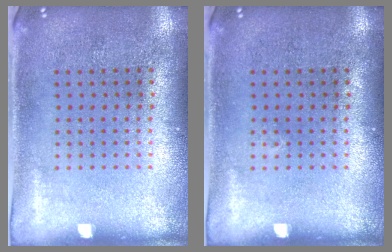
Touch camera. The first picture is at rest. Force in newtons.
{"total": 0.0}